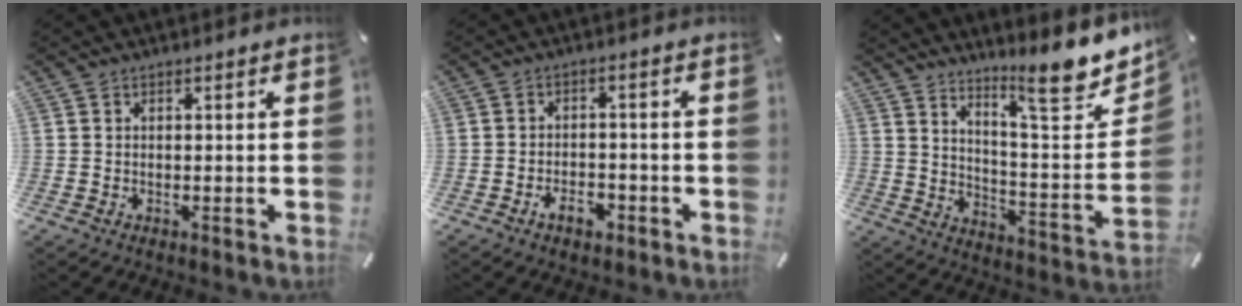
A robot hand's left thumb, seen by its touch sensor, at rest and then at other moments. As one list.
[{"total": 4.9, "force": [-2.9, 2.9, 2.8], "torque": [-0.048, 0.013, -0.051]}, {"total": 14.9, "force": [12.3, 3.3, 7.8], "torque": [-0.096, -0.115, 0.203]}]